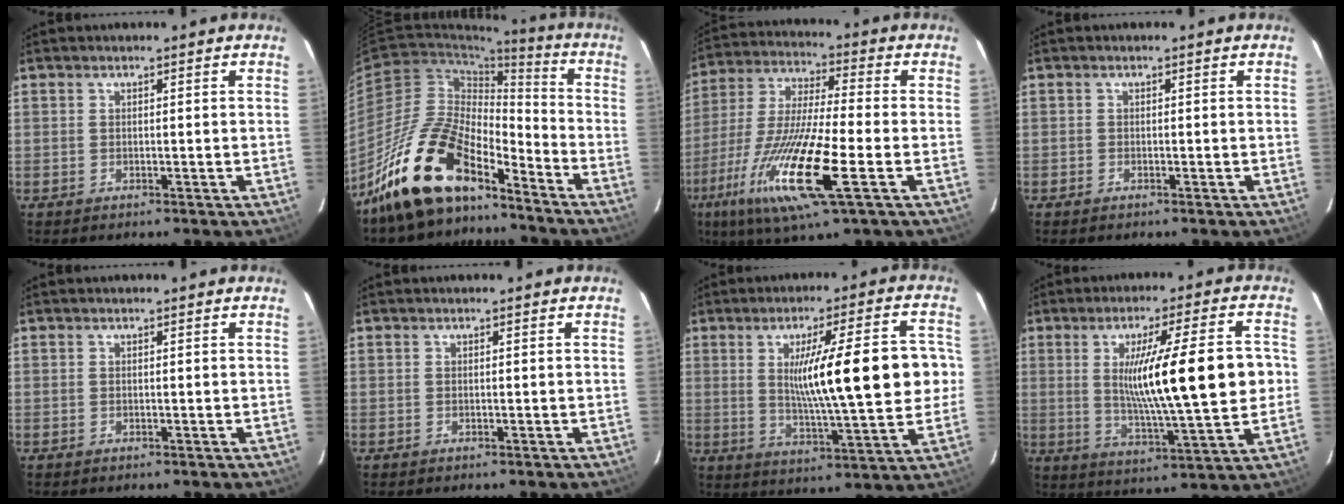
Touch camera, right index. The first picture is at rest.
{"total": 17.9, "force": [-13.6, 6.5, 9.5], "torque": [-0.186, 0.009, -0.255]}
{"total": 19.5, "force": [-7.6, 2.5, 17.8], "torque": [-0.364, -0.035, -0.150]}
{"total": 0.6, "force": [-0.5, 0.3, 0.0], "torque": [-0.001, 0.000, -0.010]}
{"total": 0.0}
{"total": 0.0}
{"total": 18.2, "force": [1.5, 3.0, 17.9], "torque": [-0.275, -0.006, 0.029]}
{"total": 18.0, "force": [0.9, 1.5, 17.9], "torque": [-0.288, -0.015, 0.024]}